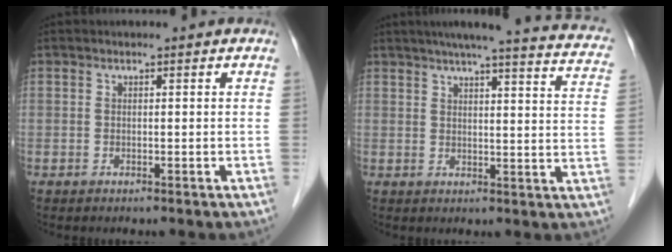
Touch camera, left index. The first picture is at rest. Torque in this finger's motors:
{"motor_torque": [-0.65, -0.91, 0.20, 0.04]}